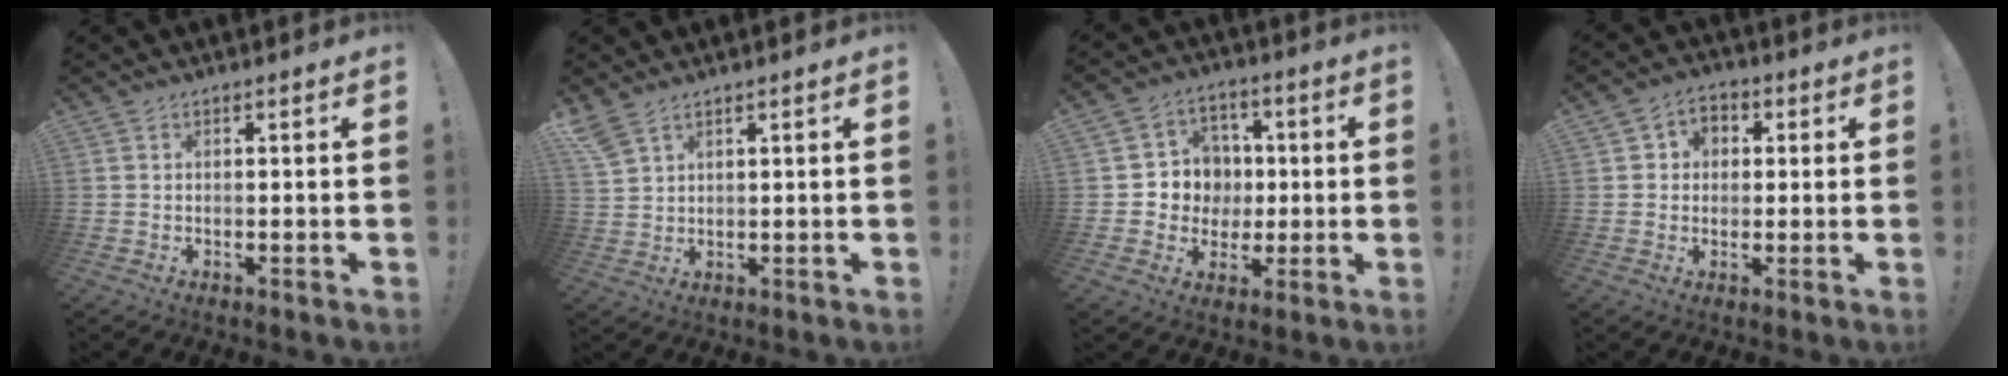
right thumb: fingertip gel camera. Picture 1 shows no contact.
{"total": 5.1, "force": [3.8, 1.7, 2.9], "torque": [-0.061, -0.015, 0.077]}
{"total": 9.0, "force": [-0.8, 8.9, 1.6], "torque": [-0.020, 0.008, -0.005]}
{"total": 4.5, "force": [0.4, 4.2, 1.4], "torque": [-0.018, 0.003, 0.007]}